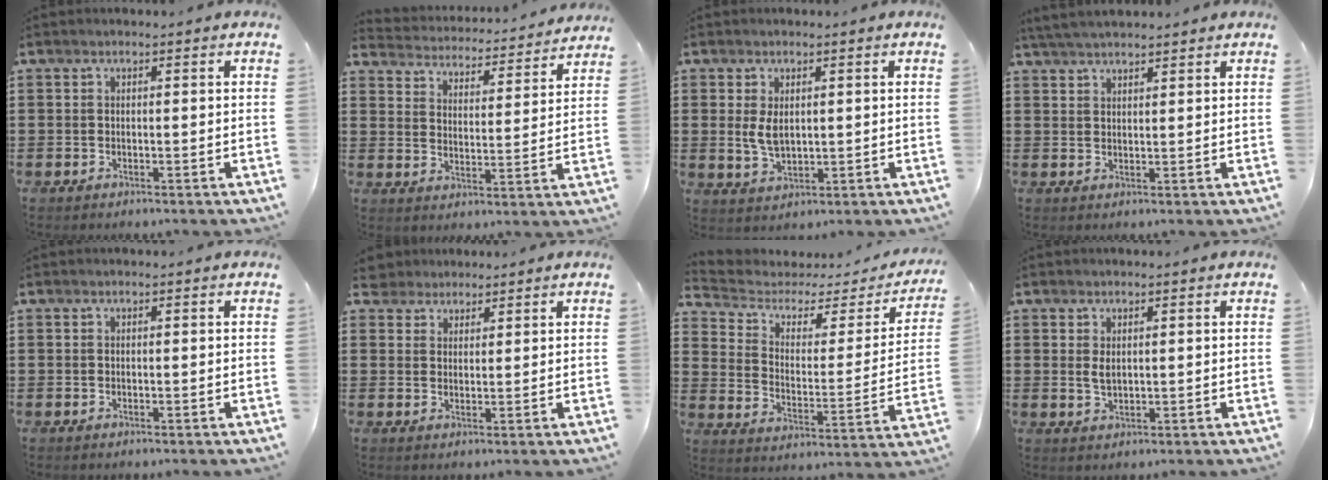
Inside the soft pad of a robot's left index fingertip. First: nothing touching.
{"total": 3.9, "force": [3.9, -0.1, -0.2], "torque": [-0.022, -0.035, 0.061]}
{"total": 4.0, "force": [0.8, 2.3, 3.2], "torque": [-0.075, 0.003, 0.012]}
{"total": 3.3, "force": [3.1, 0.2, 1.0], "torque": [-0.027, -0.001, 0.059]}
{"total": 0.0}
{"total": 3.1, "force": [2.7, 1.6, 0.0], "torque": [-0.015, 0.008, 0.051]}
{"total": 3.4, "force": [2.4, 1.9, 1.5], "torque": [-0.051, -0.014, 0.032]}
{"total": 1.9, "force": [0.6, 0.8, 1.6], "torque": [-0.041, 0.000, 0.007]}